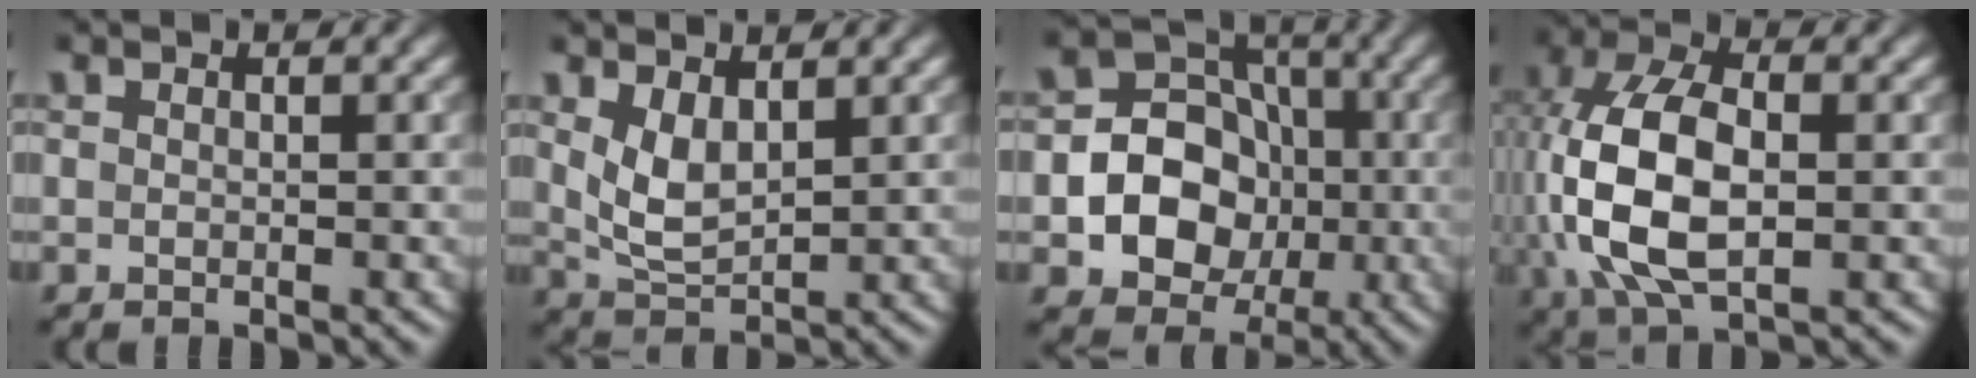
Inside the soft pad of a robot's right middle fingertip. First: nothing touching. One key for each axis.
{"total": 3.4, "fx": 1.3, "fy": 1.7, "fz": 2.6, "tx": -0.062, "ty": -0.005, "tz": 0.033}
{"total": 8.9, "fx": -1.5, "fy": 7.6, "fz": 4.3, "tx": -0.053, "ty": 0.003, "tz": -0.050}
{"total": 10.1, "fx": -0.4, "fy": 5.5, "fz": 8.4, "tx": -0.188, "ty": 0.002, "tz": -0.008}